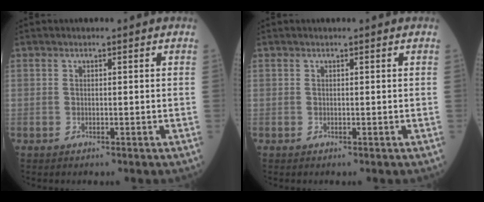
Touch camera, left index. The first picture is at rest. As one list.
[{"total": 0.0}]